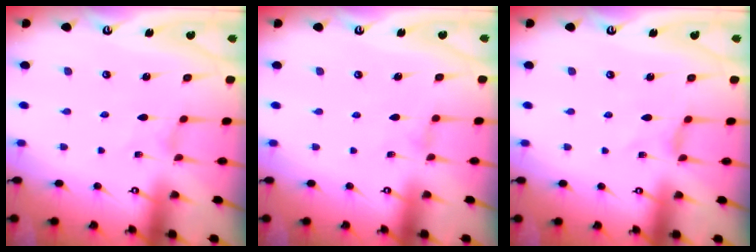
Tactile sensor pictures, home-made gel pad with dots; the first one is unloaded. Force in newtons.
{"total": 0.7, "press": 0.7, "slide": 0.2}
{"total": 0.0}